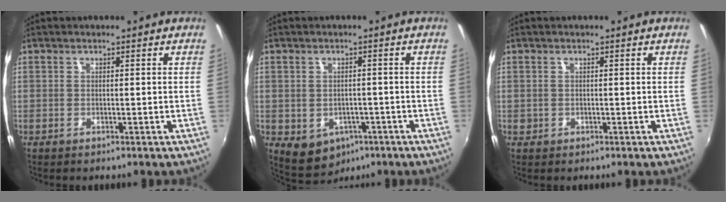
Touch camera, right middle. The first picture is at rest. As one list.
[{"total": 7.7, "force": [-3.3, 6.0, 3.5], "torque": [-0.077, -0.016, -0.032]}, {"total": 0.9, "force": [-0.2, 0.9, 0.2], "torque": [-0.003, -0.003, -0.003]}]